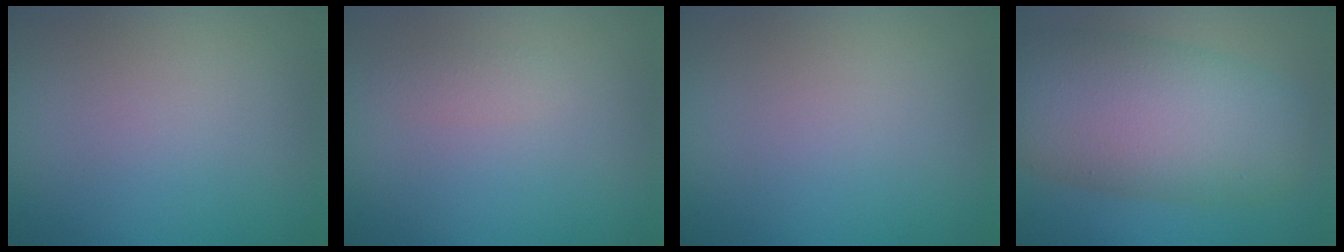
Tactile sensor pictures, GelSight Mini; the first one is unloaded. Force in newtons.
{"total": 0.8, "press": 0.8, "slide": 0.0}
{"total": 0.0}
{"total": 10.2, "press": 10.1, "slide": 0.2}